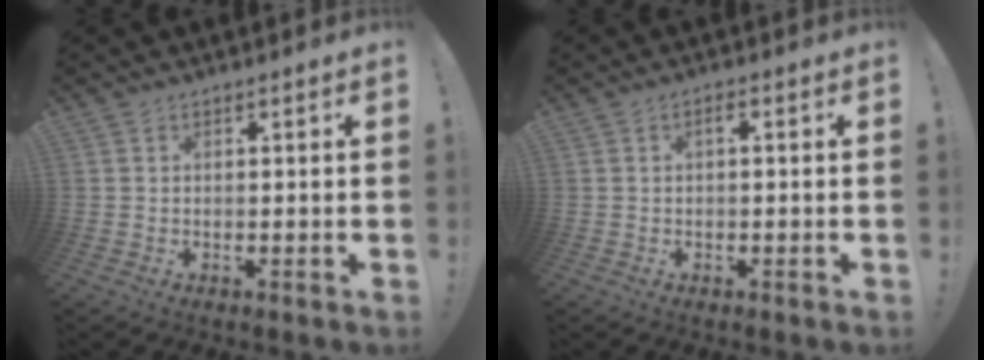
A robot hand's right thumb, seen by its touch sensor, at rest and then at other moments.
{"total": 1.4, "force": [-0.5, 0.3, 1.3], "torque": [-0.031, 0.009, -0.009]}